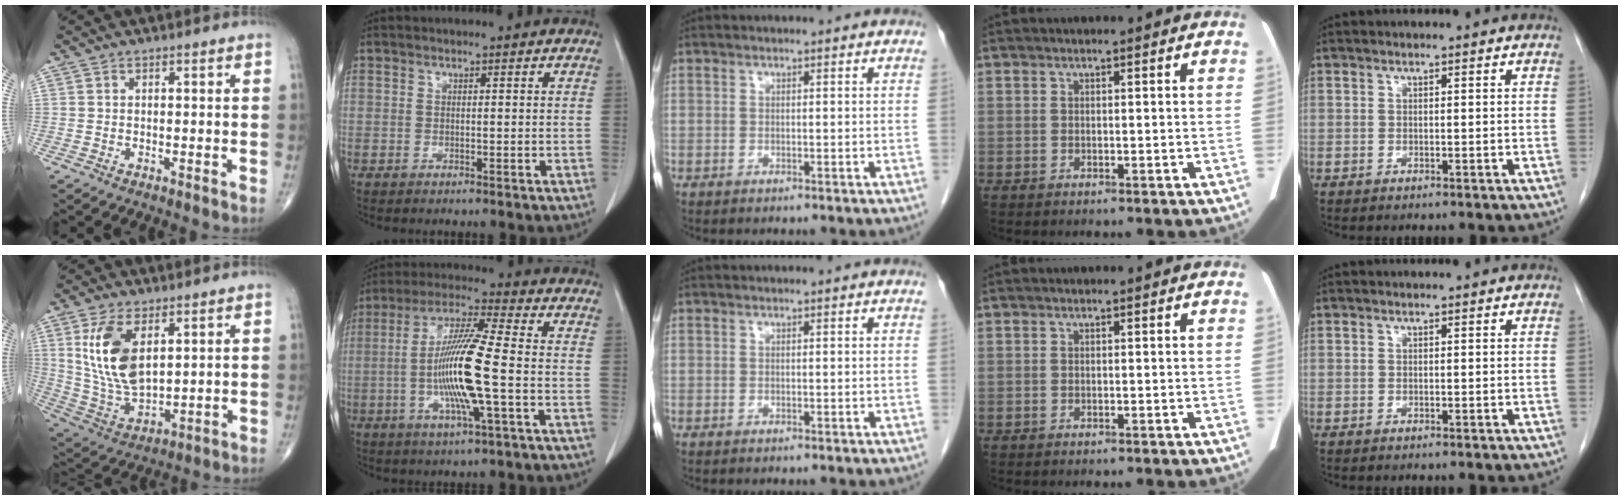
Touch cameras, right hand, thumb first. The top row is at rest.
{"thumb": {"total": 14.0, "force": [4.5, 7.2, 11.2], "torque": [-0.219, -0.021, 0.102]}, "index": {"total": 13.5, "force": [-2.4, 0.3, 13.3], "torque": [-0.261, -0.006, -0.051]}}